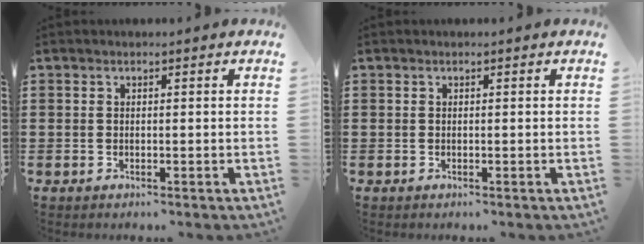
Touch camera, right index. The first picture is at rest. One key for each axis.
{"total": 0.0}